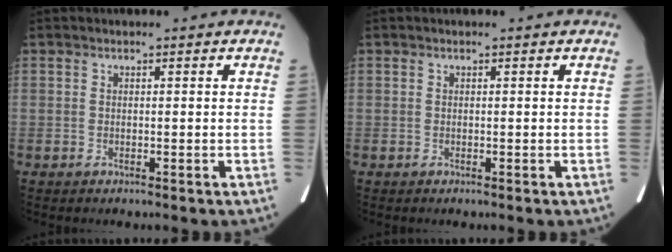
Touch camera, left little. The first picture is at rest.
{"total": 0.0}